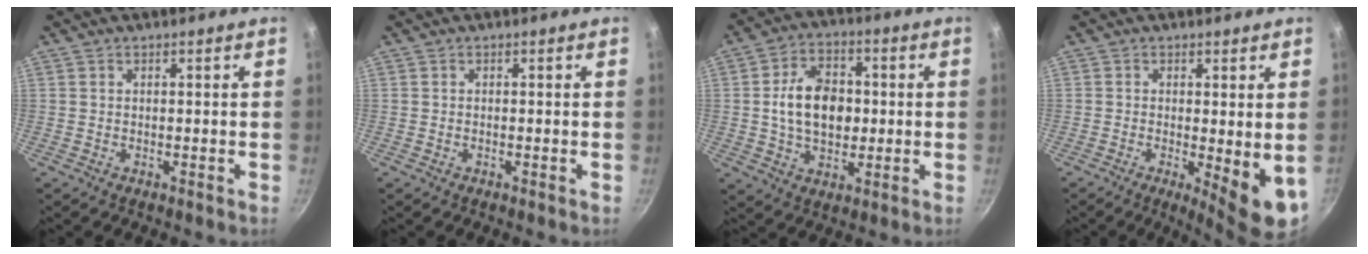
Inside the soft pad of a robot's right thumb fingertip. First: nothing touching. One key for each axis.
{"total": 0.0}
{"total": 12.3, "fx": 0.3, "fy": 8.6, "fz": 8.8, "tx": -0.122, "ty": 0.012, "tz": 0.001}
{"total": 8.2, "fx": -1.3, "fy": 2.0, "fz": 7.9, "tx": -0.099, "ty": -0.011, "tz": -0.010}